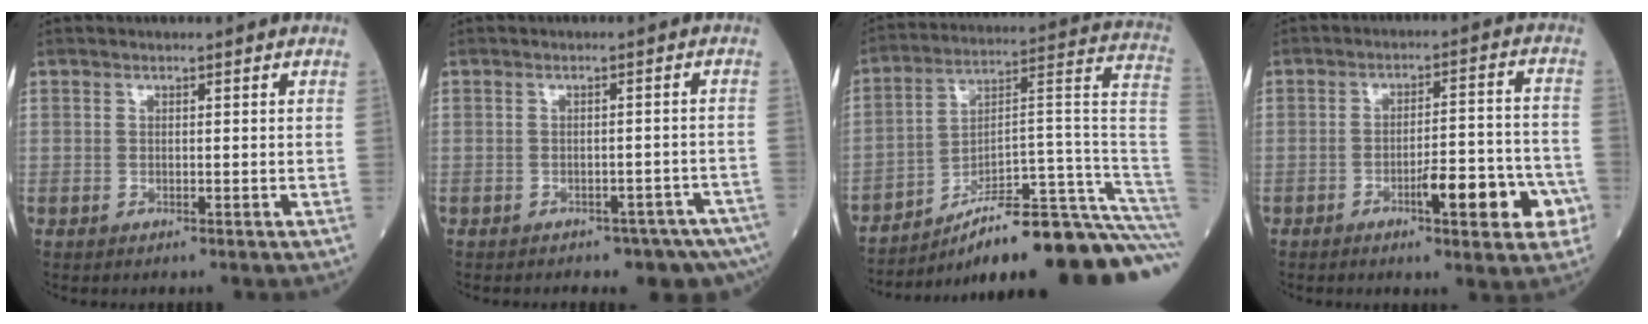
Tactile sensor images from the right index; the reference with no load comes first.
{"total": 7.9, "force": [-6.4, 2.7, 3.7], "torque": [-0.033, 0.009, -0.070]}
{"total": 24.7, "force": [-19.3, 0.7, 15.4], "torque": [-0.116, 0.040, -0.285]}
{"total": 10.6, "force": [-4.5, 2.2, 9.3], "torque": [-0.122, 0.016, -0.056]}